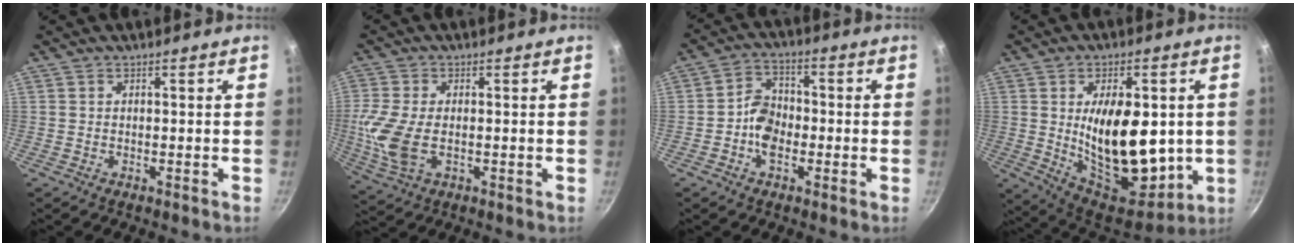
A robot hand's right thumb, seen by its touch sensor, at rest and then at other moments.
{"total": 9.3, "force": [-0.7, 5.4, 7.6], "torque": [-0.167, -0.009, -0.013]}
{"total": 6.9, "force": [-1.5, 5.0, 4.5], "torque": [-0.057, 0.022, -0.039]}
{"total": 20.8, "force": [0.3, 11.3, 17.5], "torque": [-0.234, -0.034, 0.022]}